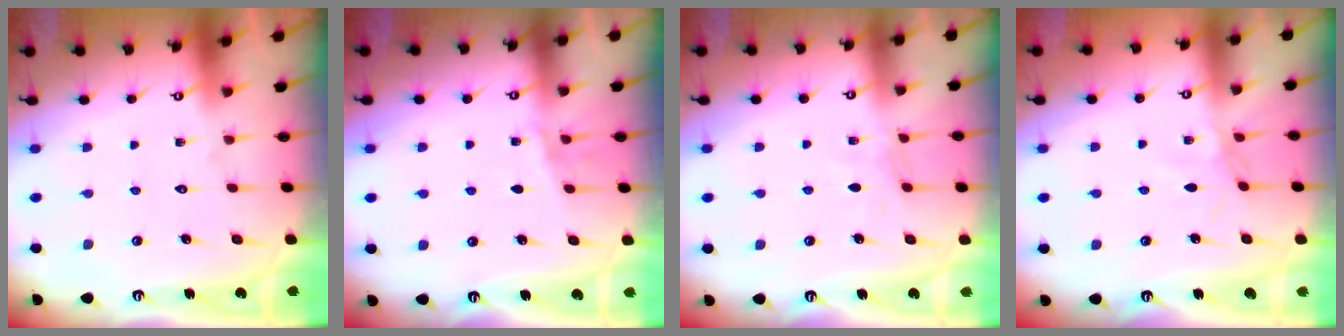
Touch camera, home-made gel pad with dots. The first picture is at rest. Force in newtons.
{"total": 5.0, "press": 4.3, "slide": 2.6}
{"total": 3.6, "press": 3.6, "slide": 0.4}
{"total": 2.1, "press": 2.1, "slide": 0.5}